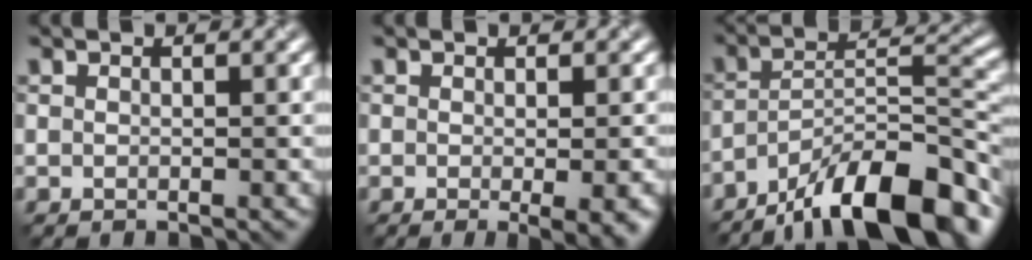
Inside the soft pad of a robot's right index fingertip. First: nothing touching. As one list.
[{"total": 3.4, "force": [-1.0, 0.6, 3.2], "torque": [-0.042, -0.009, -0.010]}, {"total": 14.1, "force": [-10.0, 4.0, 9.0], "torque": [-0.138, 0.017, -0.175]}]